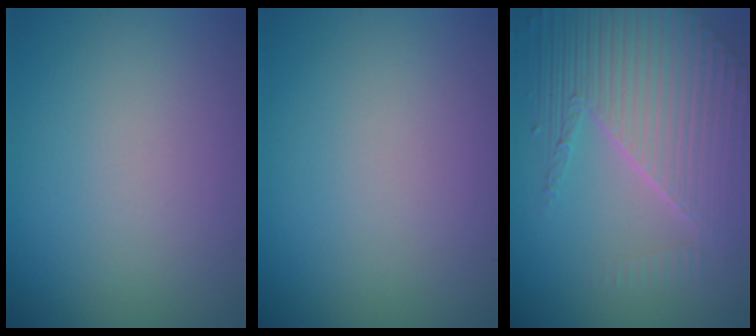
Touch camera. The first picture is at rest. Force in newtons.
{"total": 0.0}
{"total": 8.6, "press": 5.7, "slide": 6.5}